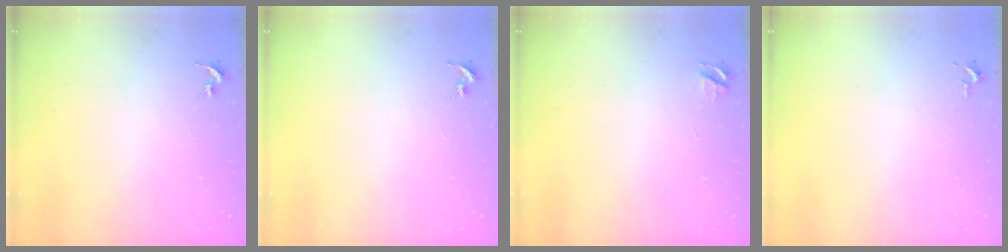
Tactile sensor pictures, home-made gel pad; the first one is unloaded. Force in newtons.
{"total": 0.0}
{"total": 4.0, "press": 3.9, "slide": 0.4}
{"total": 2.6, "press": 2.6, "slide": 0.4}